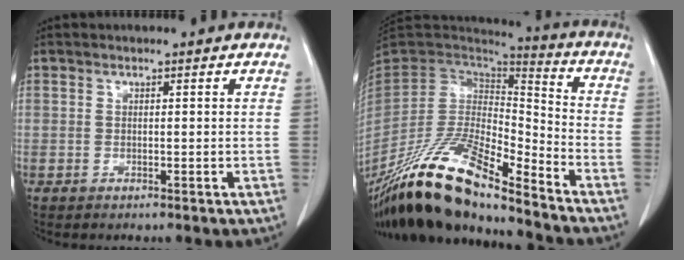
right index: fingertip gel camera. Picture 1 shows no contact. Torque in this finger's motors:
{"motor_torque": [0.28, -0.15, -0.04, -0.08]}